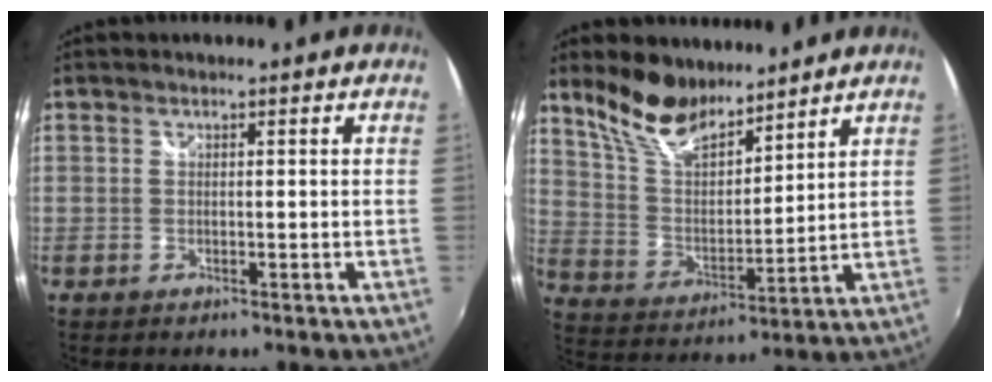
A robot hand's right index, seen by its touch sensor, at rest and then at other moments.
{"total": 12.4, "force": [9.9, 4.5, 5.8], "torque": [-0.119, 0.010, 0.195]}